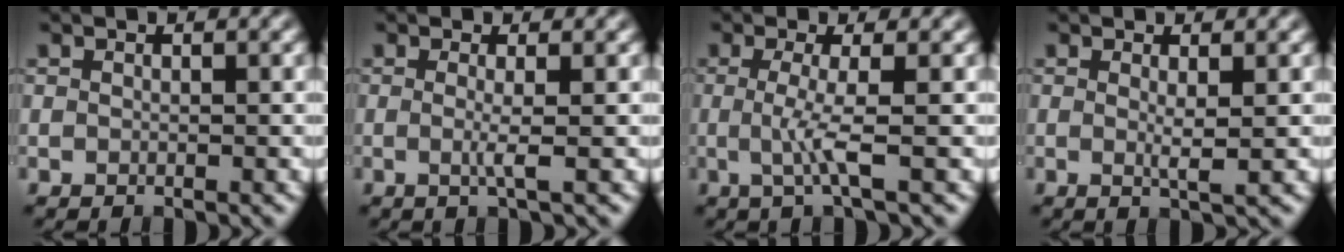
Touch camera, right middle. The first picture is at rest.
{"total": 1.6, "force": [-0.2, 0.2, 1.6], "torque": [-0.031, -0.007, -0.006]}
{"total": 2.8, "force": [-0.3, 0.4, 2.8], "torque": [-0.060, -0.009, -0.007]}
{"total": 1.4, "force": [0.2, 0.1, 1.4], "torque": [-0.026, -0.005, 0.002]}